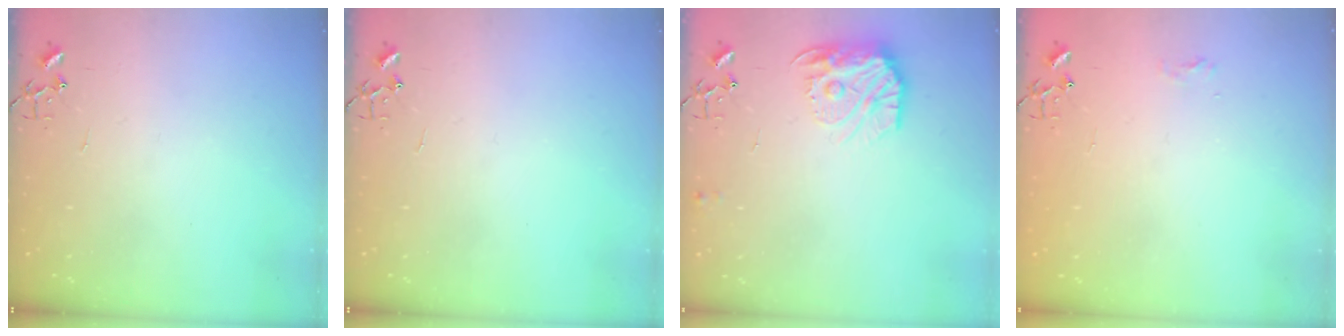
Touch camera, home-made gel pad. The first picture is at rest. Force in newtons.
{"total": 0.0}
{"total": 14.6, "press": 14.6, "slide": 1.0}
{"total": 5.6, "press": 5.5, "slide": 0.5}